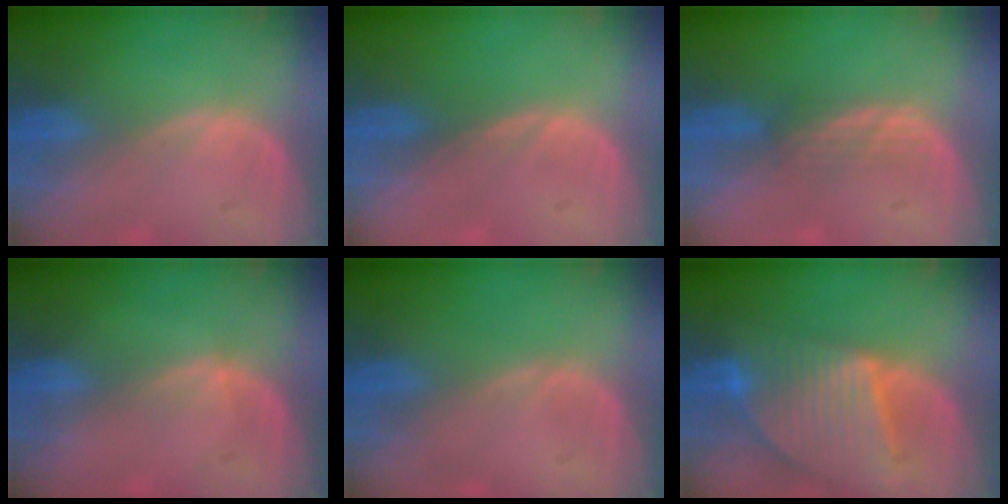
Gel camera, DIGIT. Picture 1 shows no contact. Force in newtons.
{"total": 0.6, "press": 0.4, "slide": 0.4}
{"total": 2.5, "press": 2.3, "slide": 0.9}
{"total": 1.3, "press": 0.9, "slide": 0.9}
{"total": 0.0}
{"total": 9.5, "press": 8.2, "slide": 4.8}